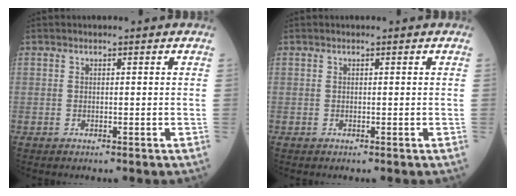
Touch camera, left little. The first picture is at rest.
{"total": 0.0}